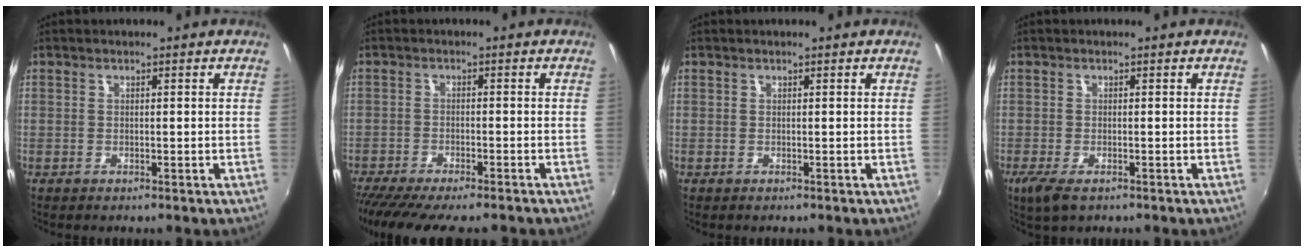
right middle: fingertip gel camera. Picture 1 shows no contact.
{"total": 11.3, "force": [-9.7, 1.5, 5.7], "torque": [-0.124, -0.038, -0.154]}
{"total": 0.0}
{"total": 4.2, "force": [-2.5, 1.4, 3.0], "torque": [-0.067, -0.016, -0.043]}